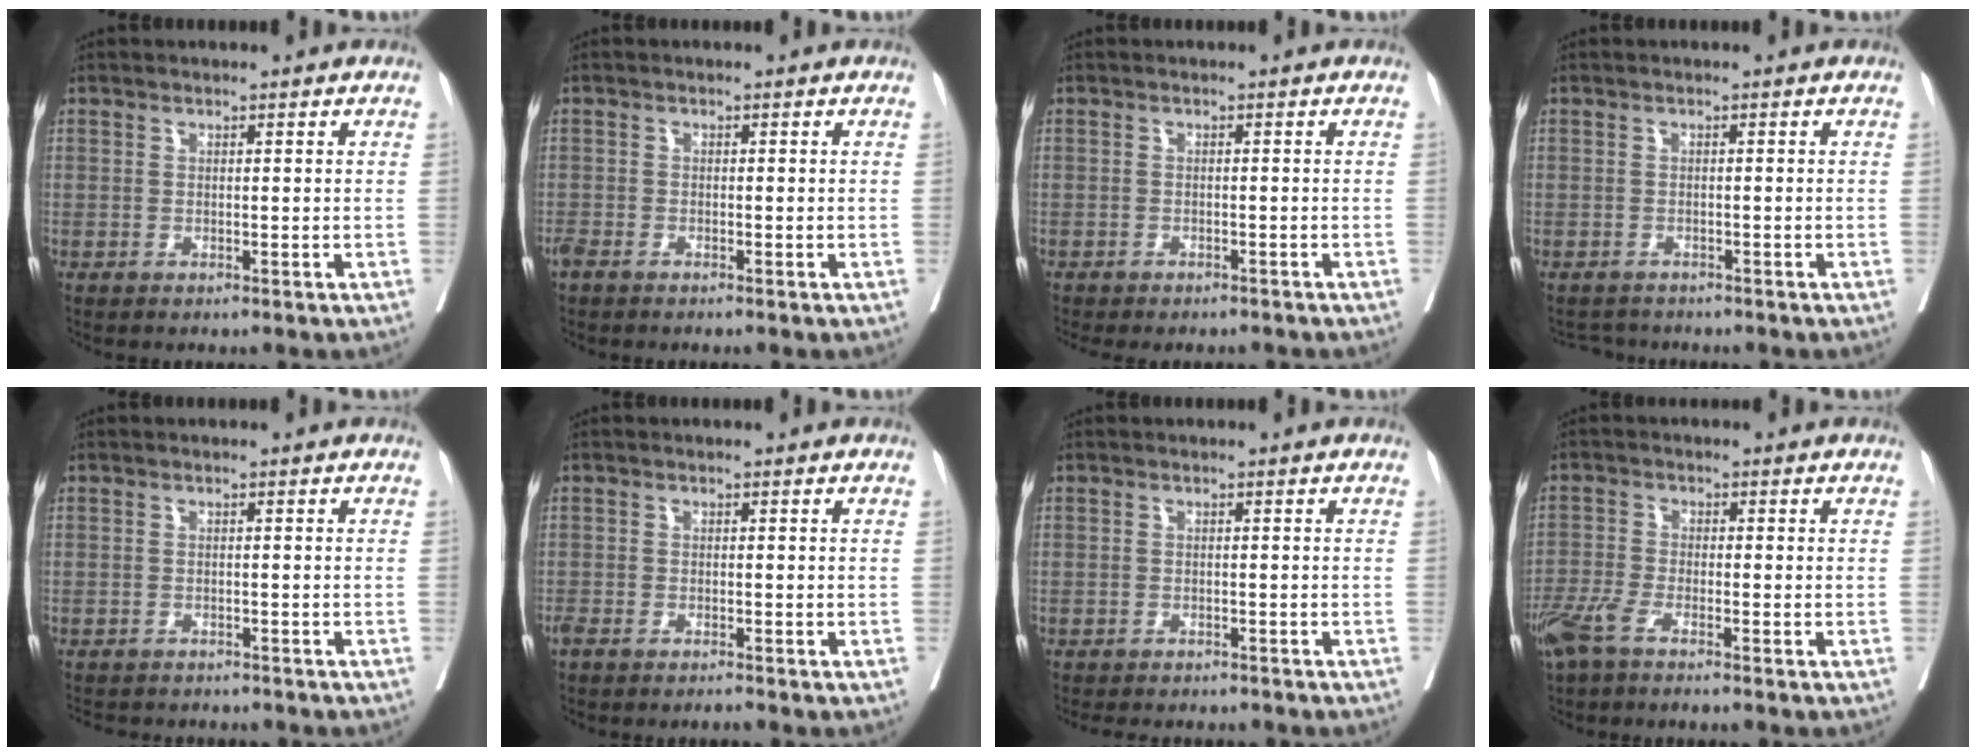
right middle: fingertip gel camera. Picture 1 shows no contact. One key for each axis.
{"total": 1.9, "fx": -1.6, "fy": 0.5, "fz": 0.9, "tx": -0.023, "ty": -0.006, "tz": -0.032}
{"total": 7.7, "fx": -7.0, "fy": 2.0, "fz": 2.6, "tx": -0.031, "ty": -0.004, "tz": -0.087}
{"total": 2.2, "fx": -2.1, "fy": 0.6, "fz": -0.3, "tx": 0.005, "ty": -0.007, "tz": -0.034}
{"total": 8.0, "fx": -7.3, "fy": 2.2, "fz": 2.3, "tx": -0.035, "ty": -0.005, "tz": -0.093}
{"total": 2.1, "fx": -1.8, "fy": 0.1, "fz": 0.9, "tx": -0.022, "ty": 0.000, "tz": -0.035}
{"total": 7.7, "fx": -7.0, "fy": 2.0, "fz": 2.5, "tx": -0.032, "ty": -0.004, "tz": -0.088}
{"total": 4.6, "fx": -3.3, "fy": 0.5, "fz": 3.1, "tx": -0.069, "ty": -0.008, "tz": -0.072}